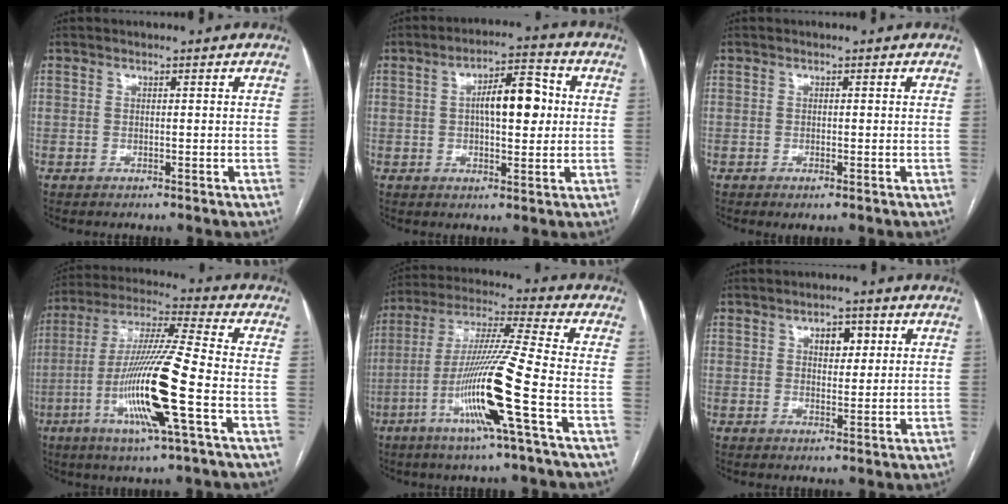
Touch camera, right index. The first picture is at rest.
{"total": 8.7, "force": [1.0, 3.0, 8.1], "torque": [-0.131, 0.022, 0.014]}
{"total": 1.0, "force": [-0.6, 0.2, 0.8], "torque": [-0.012, -0.002, -0.008]}
{"total": 16.5, "force": [-5.0, -0.2, 15.7], "torque": [-0.313, -0.010, -0.097]}
{"total": 15.5, "force": [-5.5, -1.6, 14.4], "torque": [-0.285, -0.012, -0.109]}
{"total": 4.0, "force": [1.5, 2.2, 3.0], "torque": [-0.044, 0.009, 0.022]}